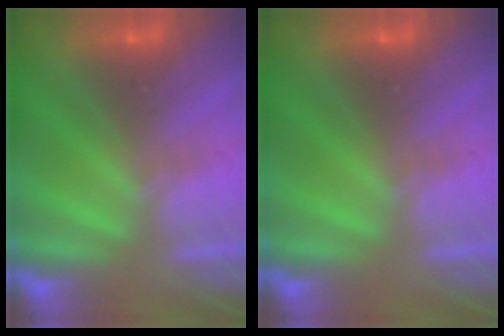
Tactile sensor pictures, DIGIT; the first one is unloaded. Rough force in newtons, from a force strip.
{"total": 0.0}